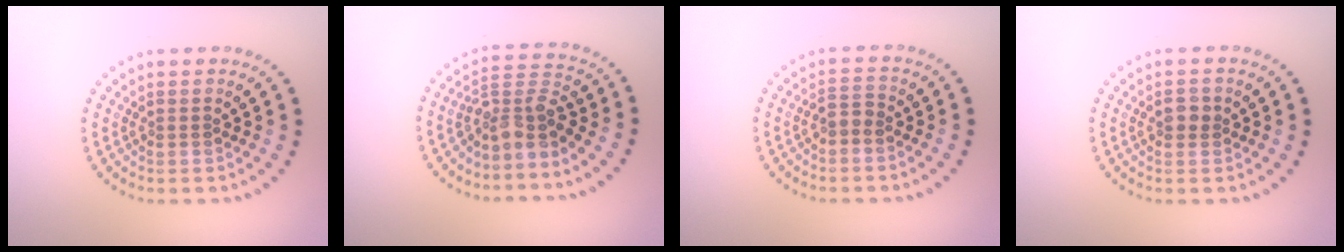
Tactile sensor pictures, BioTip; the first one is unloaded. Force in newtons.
{"total": 3.7, "press": 2.8, "slide": 2.4}
{"total": 1.3, "press": 1.1, "slide": 0.5}
{"total": 1.7, "press": 1.7, "slide": 0.1}